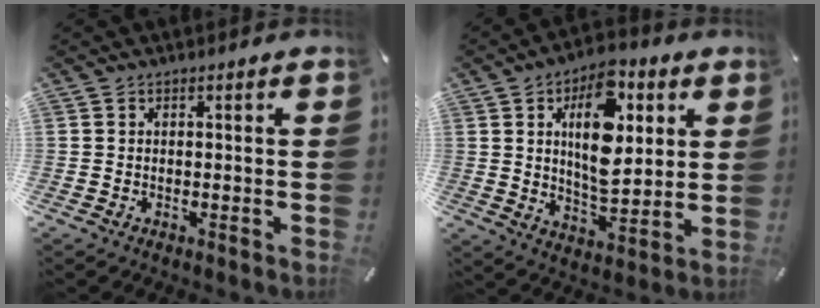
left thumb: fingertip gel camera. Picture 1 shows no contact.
{"total": 15.9, "force": [5.4, 8.8, 12.1], "torque": [-0.187, -0.014, 0.086]}